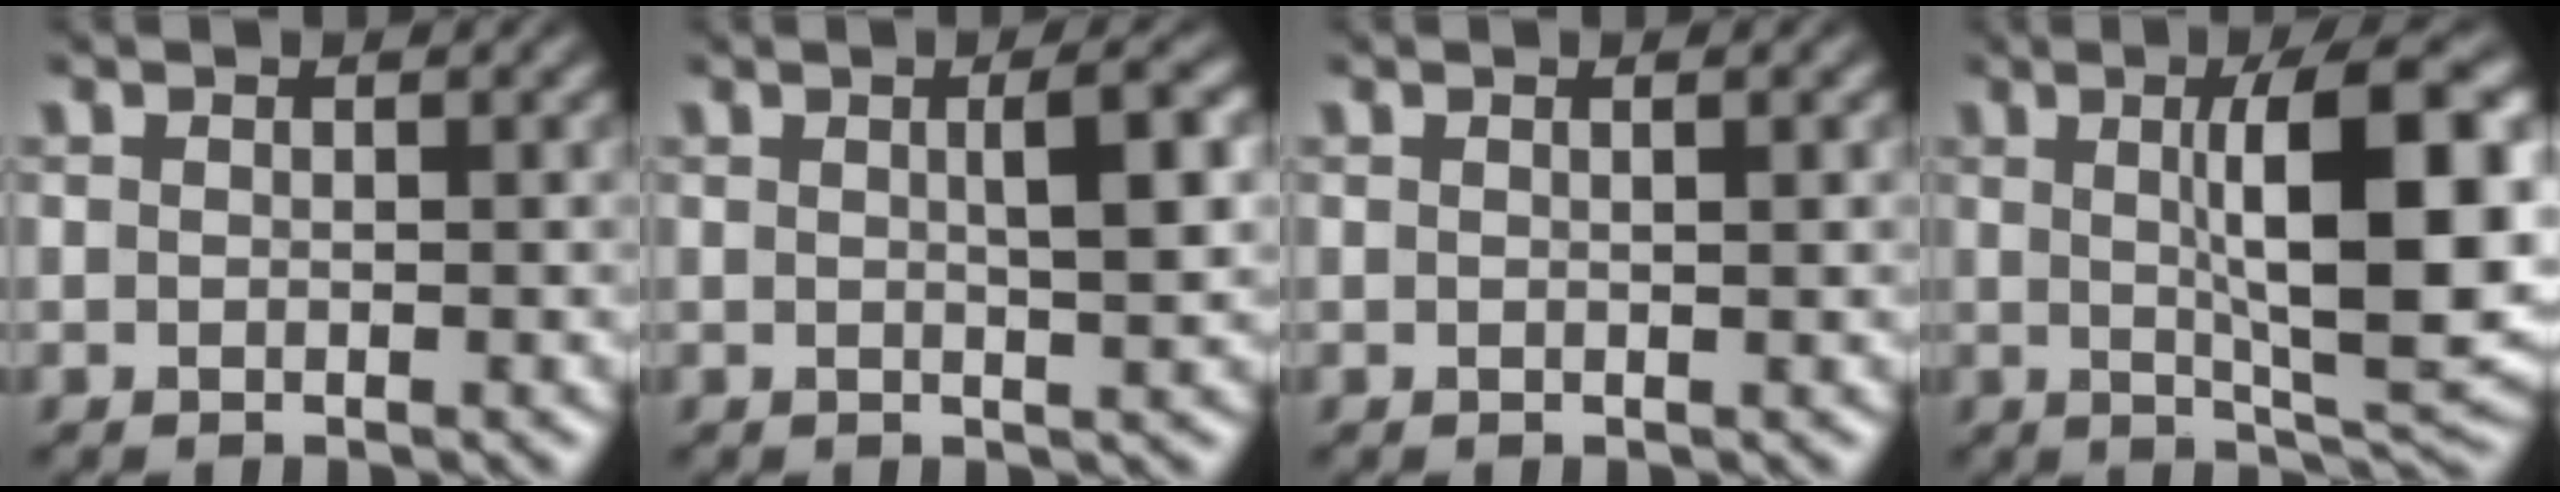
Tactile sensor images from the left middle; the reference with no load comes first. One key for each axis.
{"total": 3.6, "fx": 0.8, "fy": 0.7, "fz": 3.4, "tx": -0.047, "ty": 0.008, "tz": 0.009}
{"total": 1.0, "fx": 0.4, "fy": 0.3, "fz": 0.9, "tx": -0.008, "ty": 0.003, "tz": 0.000}
{"total": 11.2, "fx": 1.3, "fy": 2.8, "fz": 10.8, "tx": -0.139, "ty": 0.003, "tz": 0.023}